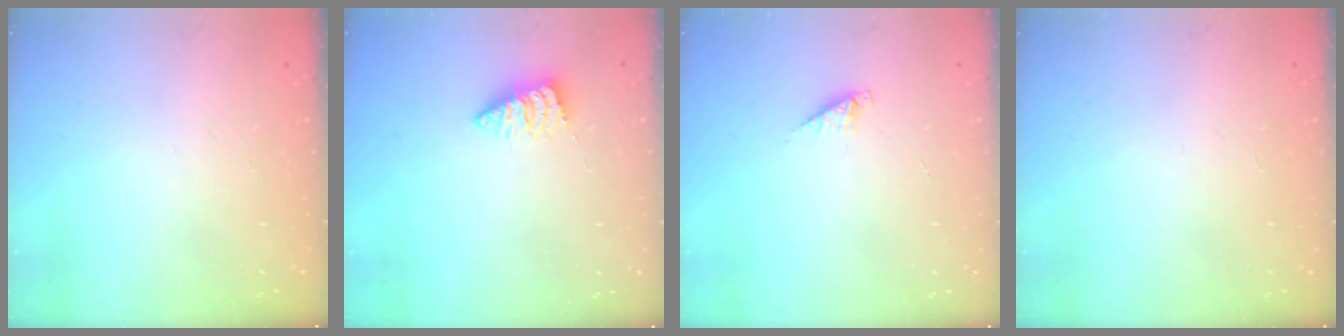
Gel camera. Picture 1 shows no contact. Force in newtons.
{"total": 2.0, "press": 2.0, "slide": 0.2}
{"total": 3.3, "press": 3.2, "slide": 0.5}
{"total": 0.0}